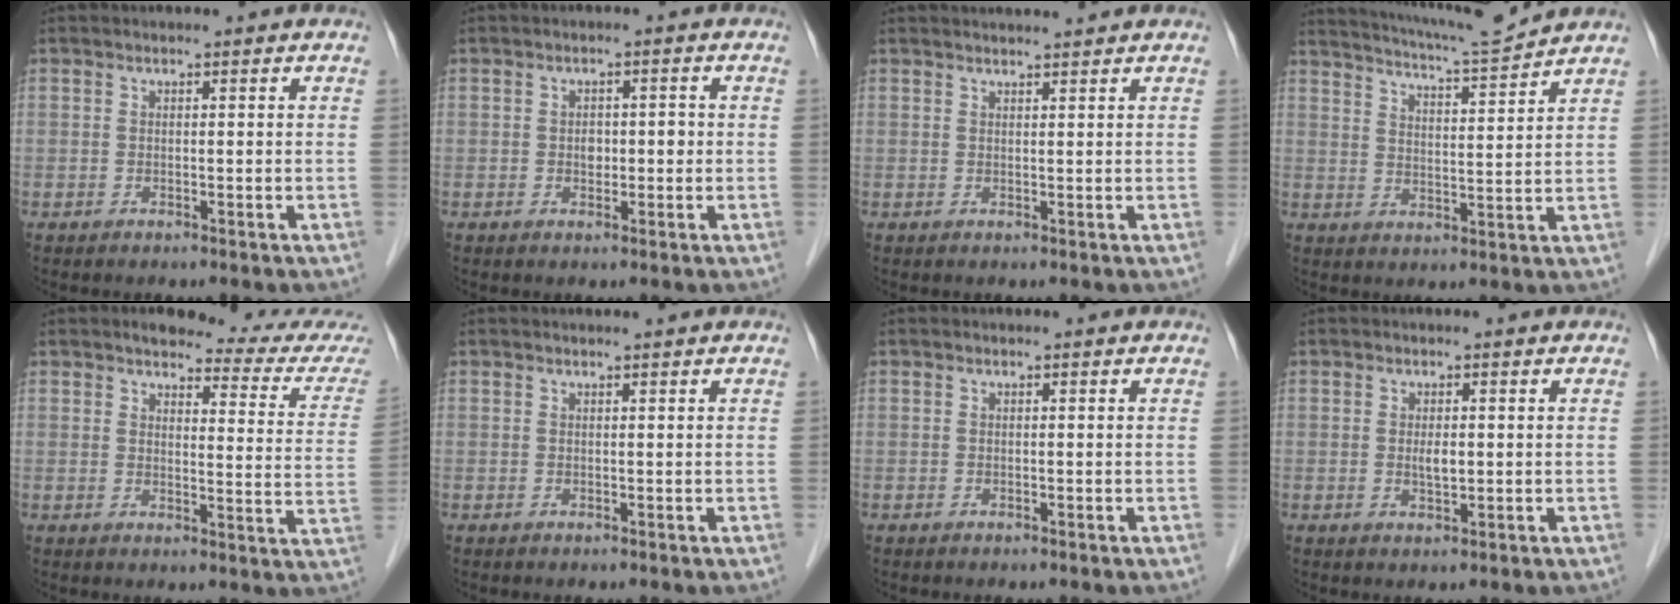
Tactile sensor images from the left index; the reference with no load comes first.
{"total": 2.2, "force": [-0.2, 1.5, 1.6], "torque": [-0.026, 0.012, -0.001]}
{"total": 3.4, "force": [3.3, -0.2, 0.9], "torque": [-0.014, 0.020, 0.046]}
{"total": 9.9, "force": [9.5, -1.2, 2.6], "torque": [-0.054, -0.004, 0.148]}
{"total": 13.2, "force": [12.5, 1.1, 4.3], "torque": [-0.036, -0.050, 0.120]}
{"total": 1.0, "force": [0.9, -0.2, 0.4], "torque": [-0.006, 0.005, 0.017]}
{"total": 0.0}
{"total": 1.7, "force": [0.2, 0.6, 1.6], "torque": [-0.032, -0.002, 0.004]}